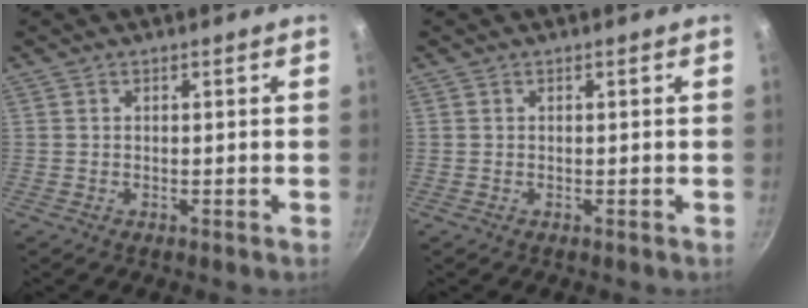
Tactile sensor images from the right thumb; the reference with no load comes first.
{"total": 0.0}